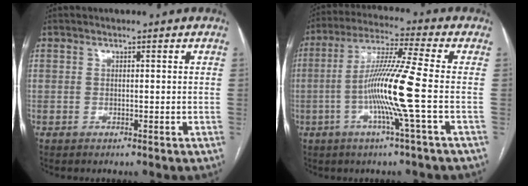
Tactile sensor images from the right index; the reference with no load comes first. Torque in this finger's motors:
{"motor_torque": [1.76, -0.38, 0.88, 0.21]}